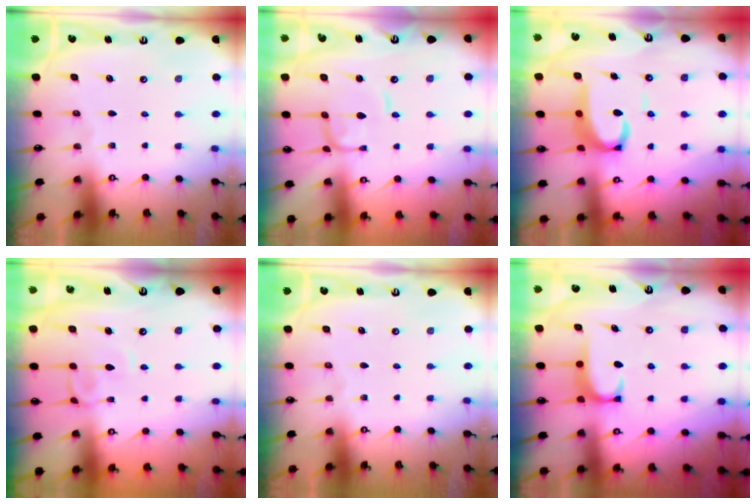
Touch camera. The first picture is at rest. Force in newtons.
{"total": 0.6, "press": 0.6, "slide": 0.3}
{"total": 6.7, "press": 6.6, "slide": 1.0}
{"total": 2.5, "press": 2.4, "slide": 0.8}
{"total": 0.0}
{"total": 1.9, "press": 1.9, "slide": 0.5}